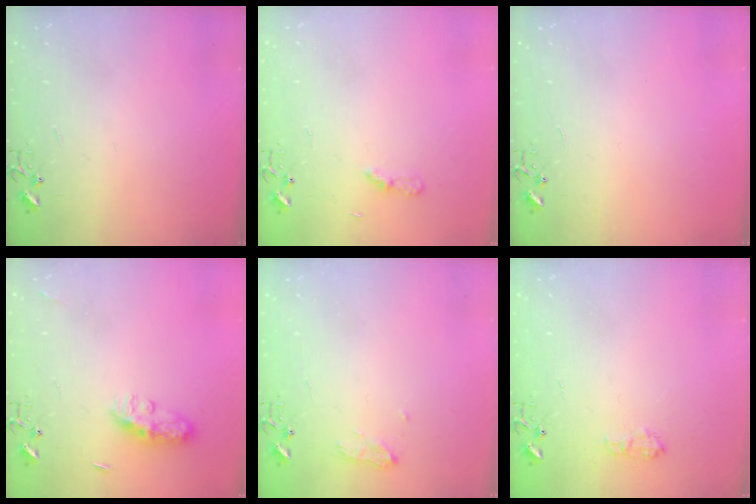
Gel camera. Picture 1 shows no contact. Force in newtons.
{"total": 3.8, "press": 3.8, "slide": 0.4}
{"total": 0.0}
{"total": 8.4, "press": 8.4, "slide": 0.1}
{"total": 8.0, "press": 8.0, "slide": 0.8}
{"total": 6.7, "press": 6.6, "slide": 0.8}